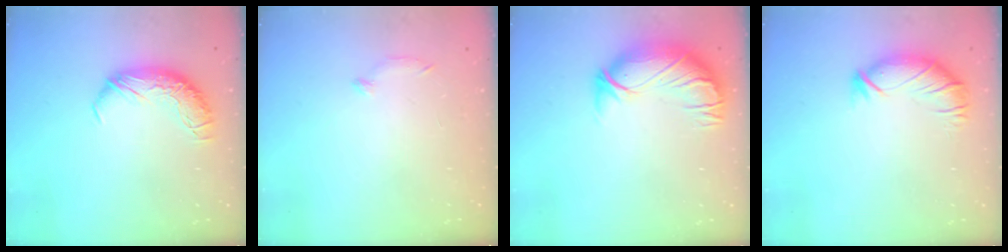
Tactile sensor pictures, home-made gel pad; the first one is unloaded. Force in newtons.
{"total": 7.0, "press": 7.0, "slide": 0.6}
{"total": 2.9, "press": 0.4, "slide": 2.9}
{"total": 2.9, "press": 2.3, "slide": 1.7}